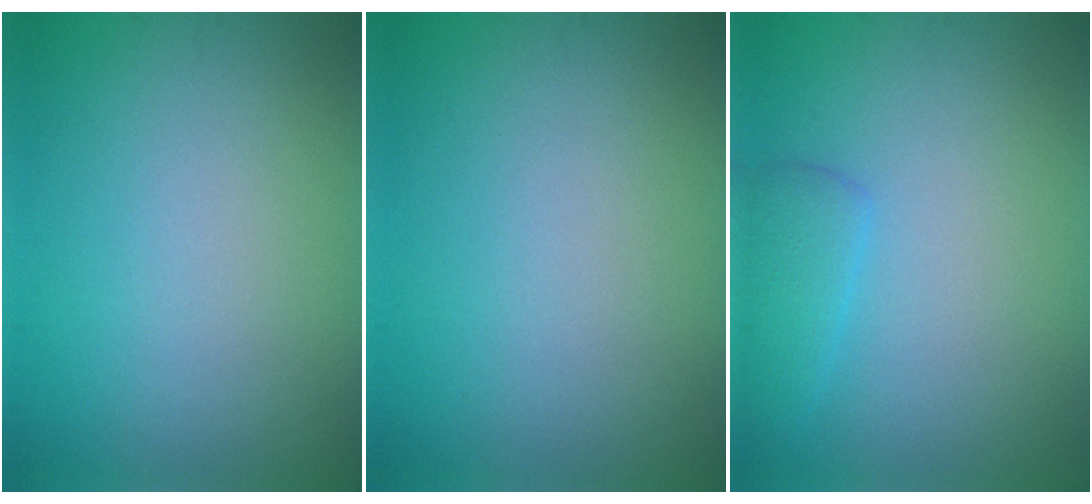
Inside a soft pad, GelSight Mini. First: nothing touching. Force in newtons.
{"total": 0.0}
{"total": 2.0, "press": 1.9, "slide": 0.2}